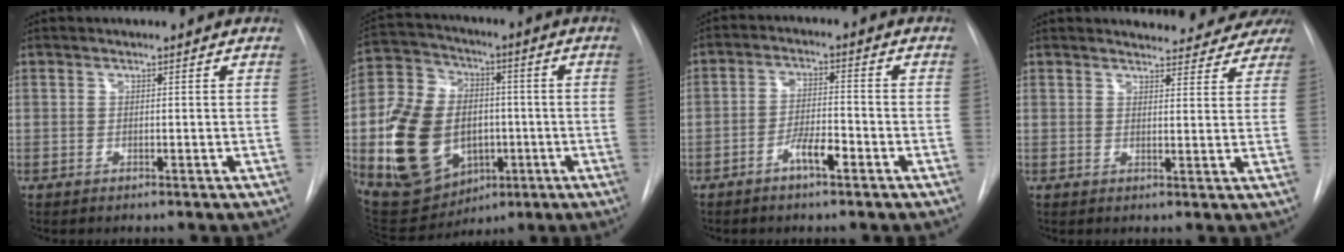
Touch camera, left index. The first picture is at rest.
{"total": 18.9, "force": [-2.9, 14.1, 12.3], "torque": [-0.254, 0.031, -0.027]}
{"total": 4.7, "force": [-2.8, 1.1, 3.6], "torque": [-0.070, 0.004, -0.053]}
{"total": 11.6, "force": [11.1, 2.9, 1.7], "torque": [0.003, -0.015, 0.106]}